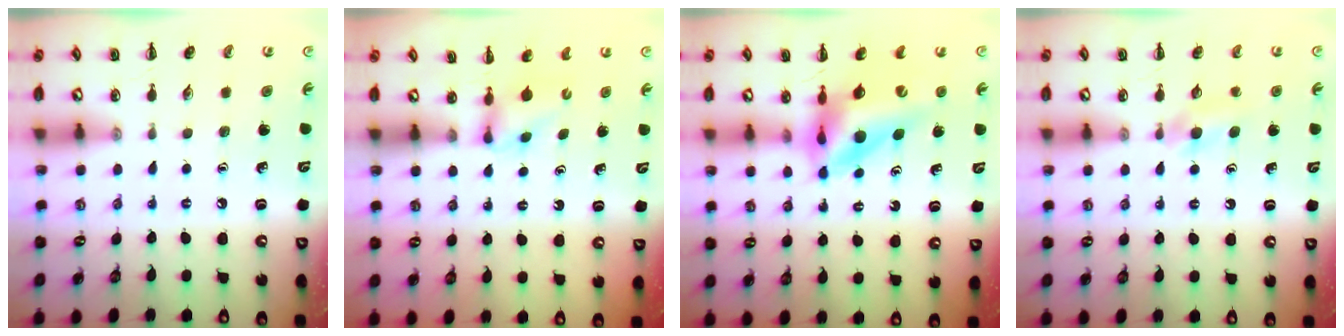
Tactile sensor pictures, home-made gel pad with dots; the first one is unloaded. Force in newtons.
{"total": 2.8, "press": 2.5, "slide": 1.3}
{"total": 12.0, "press": 11.4, "slide": 3.7}
{"total": 5.9, "press": 5.6, "slide": 1.9}